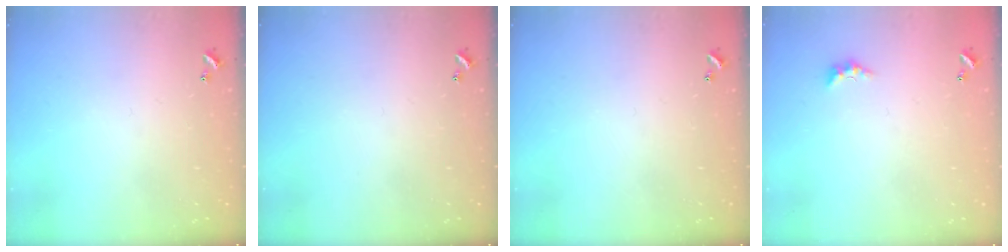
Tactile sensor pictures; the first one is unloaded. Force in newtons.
{"total": 0.0}
{"total": 0.0}
{"total": 1.5, "press": 1.4, "slide": 0.5}